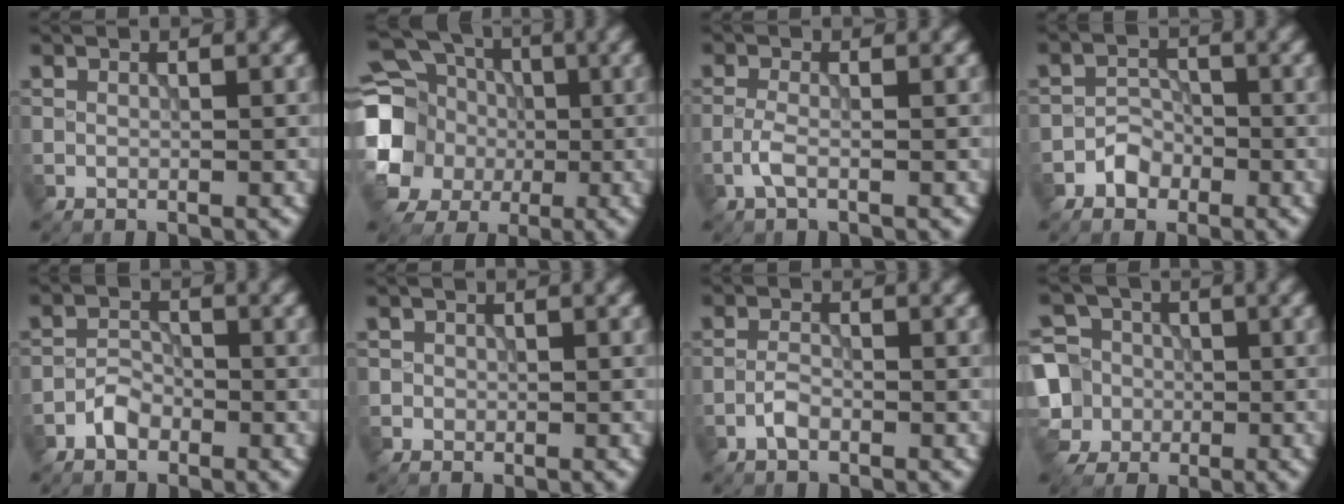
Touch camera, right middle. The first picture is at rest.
{"total": 17.7, "force": [-1.7, 16.3, 6.6], "torque": [-0.198, -0.001, -0.068]}
{"total": 1.7, "force": [-0.8, 0.5, 1.4], "torque": [-0.032, 0.003, -0.021]}
{"total": 2.1, "force": [-1.2, 1.6, 0.6], "torque": [-0.002, 0.009, -0.023]}
{"total": 2.1, "force": [-1.3, 1.3, 1.0], "torque": [-0.012, 0.008, -0.026]}
{"total": 0.7, "force": [-0.1, 0.7, 0.0], "torque": [0.006, -0.006, -0.002]}
{"total": 1.4, "force": [-0.9, 0.6, 1.0], "torque": [-0.021, 0.003, -0.021]}
{"total": 8.9, "force": [-2.6, 8.0, 2.8], "torque": [-0.076, -0.008, -0.075]}